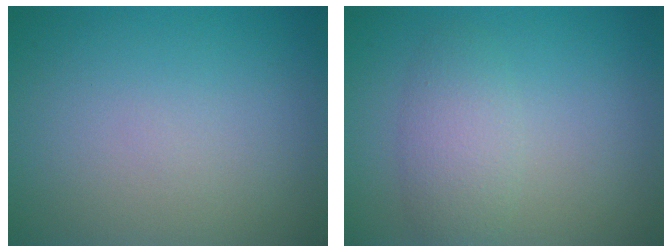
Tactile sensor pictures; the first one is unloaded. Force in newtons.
{"total": 3.0, "press": 3.0, "slide": 0.1}